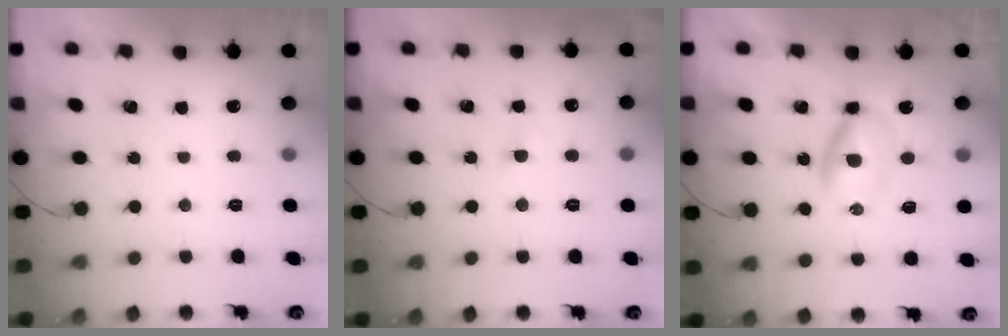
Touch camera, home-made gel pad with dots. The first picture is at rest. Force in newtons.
{"total": 2.6, "press": 2.4, "slide": 0.9}
{"total": 3.7, "press": 3.6, "slide": 1.0}